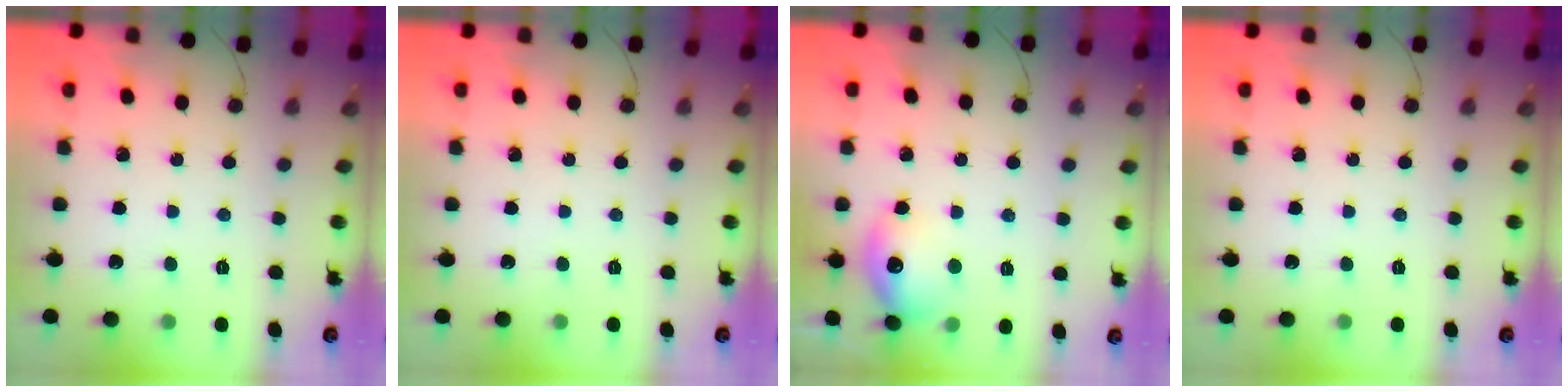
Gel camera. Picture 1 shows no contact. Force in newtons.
{"total": 0.0}
{"total": 12.8, "press": 12.8, "slide": 0.9}
{"total": 0.0}